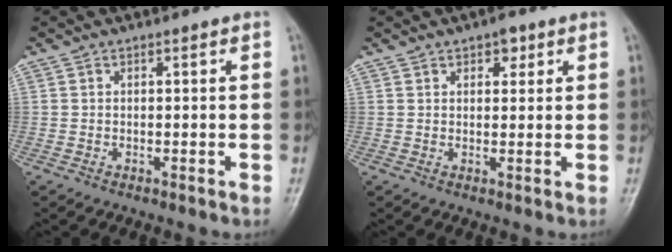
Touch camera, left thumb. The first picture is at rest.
{"total": 3.1, "force": [1.7, 1.7, 1.9], "torque": [-0.010, -0.004, 0.021]}